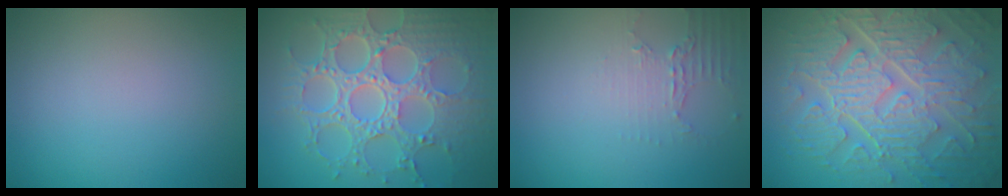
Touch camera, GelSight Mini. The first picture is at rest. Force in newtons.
{"total": 8.9, "press": 6.5, "slide": 6.1}
{"total": 2.0, "press": 1.5, "slide": 1.4}
{"total": 10.3, "press": 7.0, "slide": 7.6}